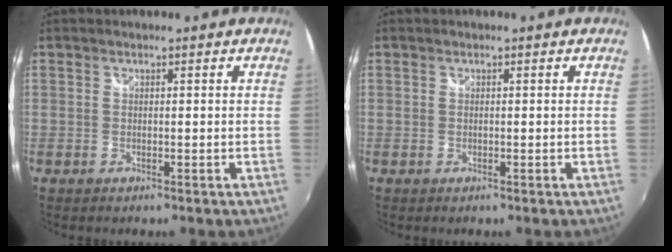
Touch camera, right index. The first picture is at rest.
{"total": 0.0}